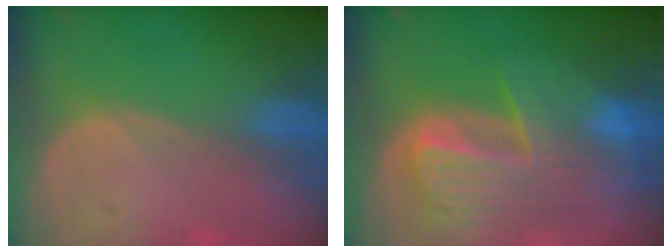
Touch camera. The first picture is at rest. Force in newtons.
{"total": 10.0, "press": 8.7, "slide": 5.0}